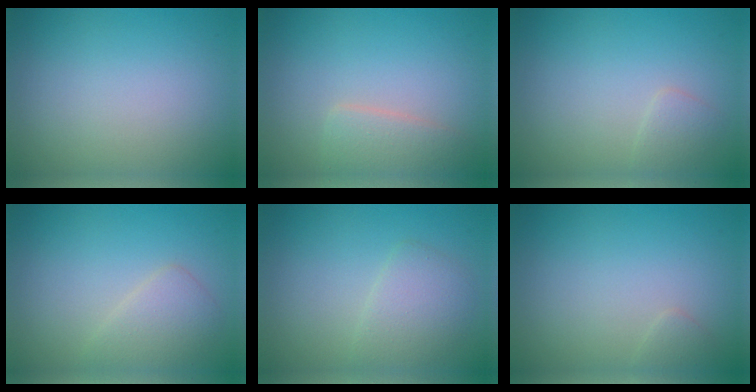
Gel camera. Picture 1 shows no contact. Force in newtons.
{"total": 2.5, "press": 2.5, "slide": 0.1}
{"total": 1.2, "press": 1.2, "slide": 0.1}
{"total": 2.4, "press": 2.4, "slide": 0.1}
{"total": 2.7, "press": 2.7, "slide": 0.1}
{"total": 0.8, "press": 0.8, "slide": 0.0}